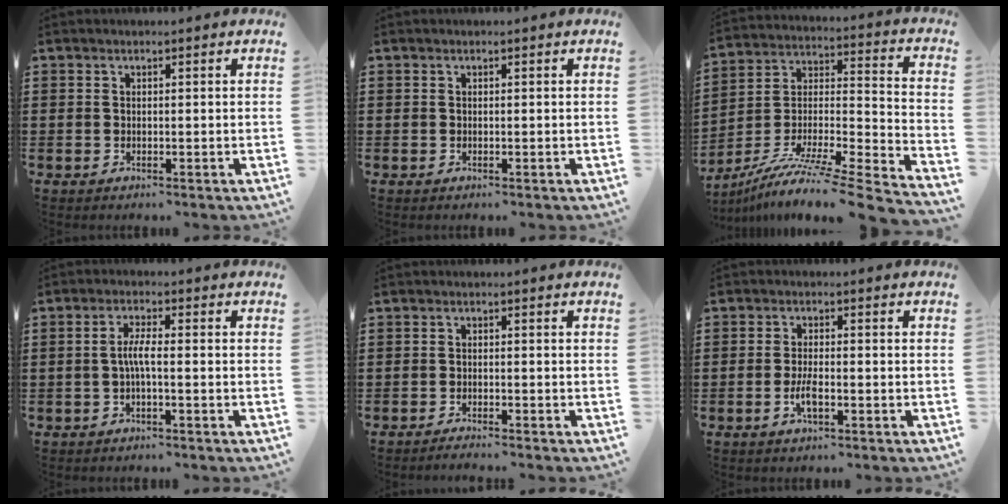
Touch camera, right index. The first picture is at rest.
{"total": 0.0}
{"total": 8.8, "force": [-6.9, 0.3, 5.3], "torque": [-0.098, -0.010, -0.140]}
{"total": 3.2, "force": [-0.8, 0.4, 3.1], "torque": [-0.071, -0.004, -0.020]}
{"total": 1.4, "force": [-1.4, -0.2, 0.2], "torque": [-0.005, 0.003, -0.027]}
{"total": 3.2, "force": [-1.3, 0.9, 2.8], "torque": [-0.064, -0.004, -0.027]}